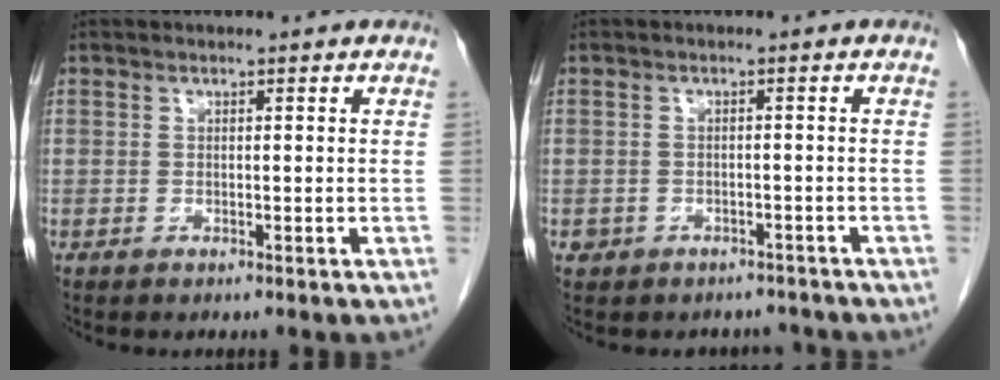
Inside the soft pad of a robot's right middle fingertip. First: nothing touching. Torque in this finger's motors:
{"motor_torque": [0.04, -0.02, 0.00, 0.00]}